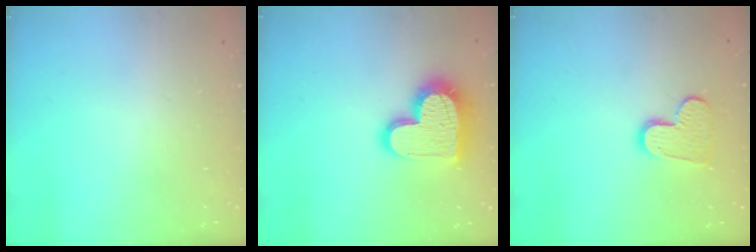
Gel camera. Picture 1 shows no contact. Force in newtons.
{"total": 17.2, "press": 17.2, "slide": 1.2}
{"total": 9.4, "press": 9.4, "slide": 0.6}